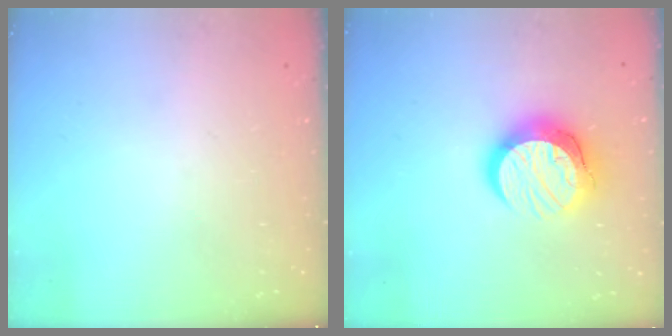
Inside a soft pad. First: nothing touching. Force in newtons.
{"total": 14.1, "press": 14.0, "slide": 1.1}